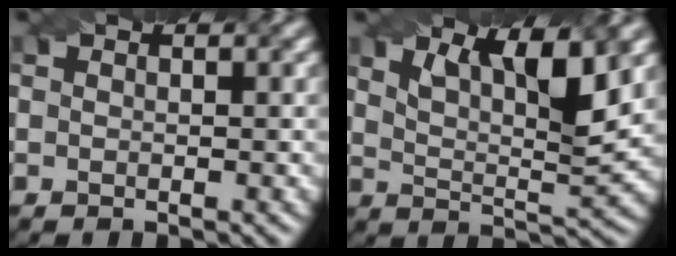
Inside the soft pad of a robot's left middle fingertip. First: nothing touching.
{"total": 6.5, "force": [3.7, 1.7, 5.1], "torque": [-0.090, -0.003, 0.064]}